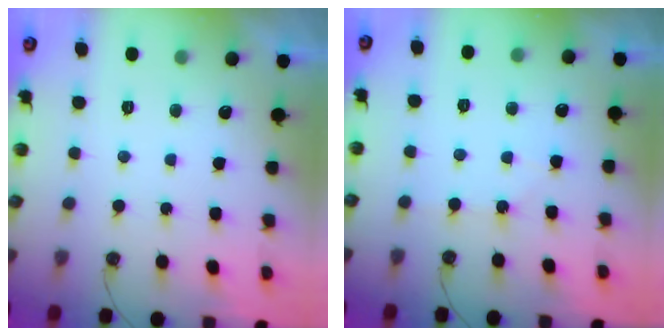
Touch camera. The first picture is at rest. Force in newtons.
{"total": 3.4, "press": 3.4, "slide": 0.7}